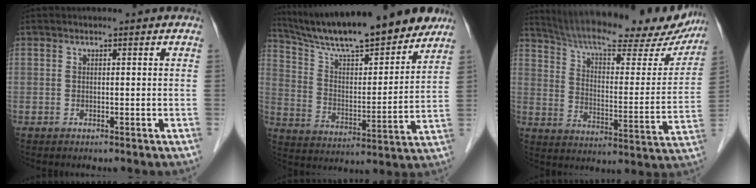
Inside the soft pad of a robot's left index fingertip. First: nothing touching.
{"total": 20.4, "force": [17.8, 2.6, 9.7], "torque": [-0.165, 0.000, 0.281]}
{"total": 26.0, "force": [22.3, 6.2, 11.8], "torque": [-0.188, -0.008, 0.296]}